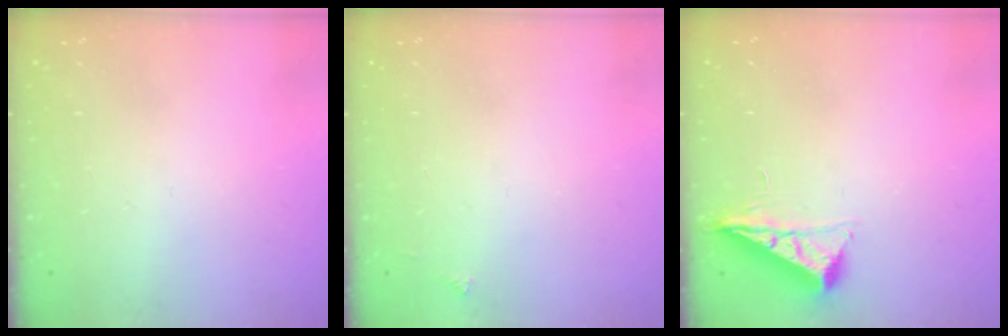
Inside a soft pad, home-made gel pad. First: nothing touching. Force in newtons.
{"total": 2.0, "press": 2.0, "slide": 0.3}
{"total": 6.5, "press": 6.4, "slide": 0.9}